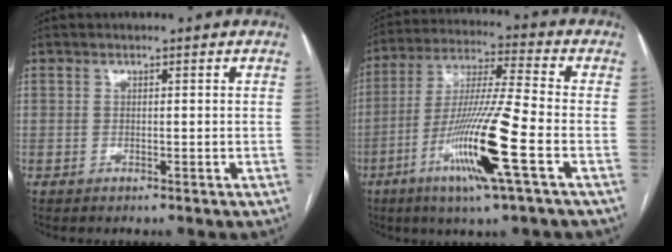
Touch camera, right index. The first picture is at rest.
{"total": 15.2, "force": [-5.6, -0.5, 14.1], "torque": [-0.281, -0.018, -0.109]}